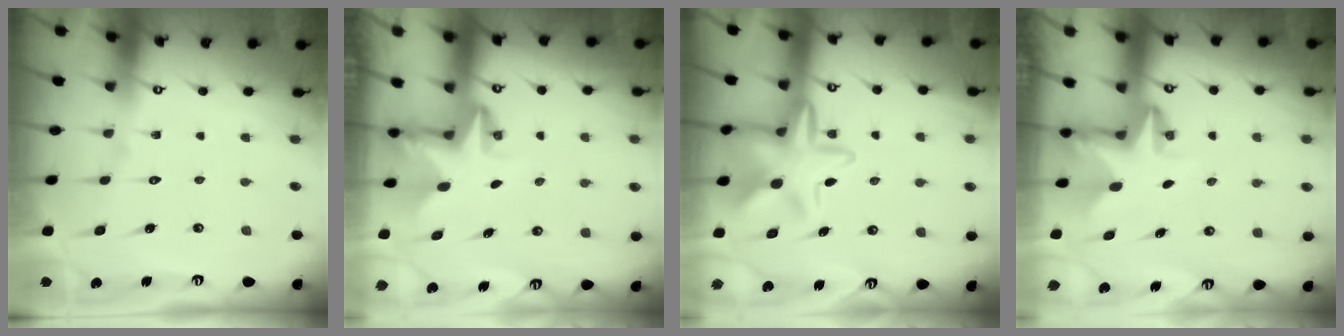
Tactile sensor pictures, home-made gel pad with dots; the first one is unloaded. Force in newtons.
{"total": 2.9, "press": 2.9, "slide": 0.2}
{"total": 12.5, "press": 12.4, "slide": 1.9}
{"total": 2.9, "press": 2.9, "slide": 0.2}